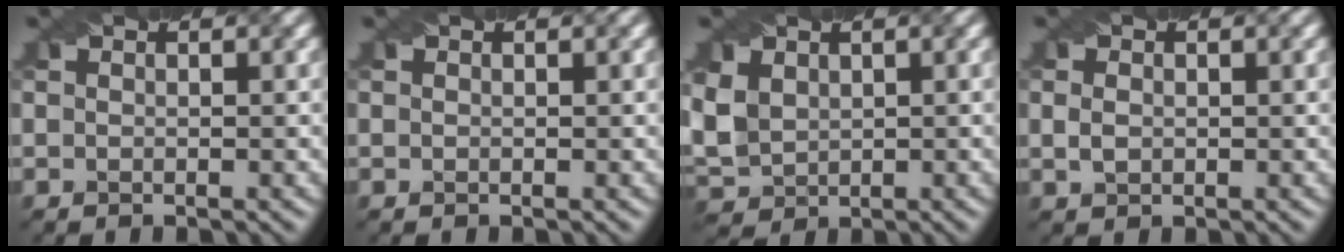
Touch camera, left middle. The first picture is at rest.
{"total": 0.0}
{"total": 4.3, "force": [1.2, 3.3, 2.4], "torque": [-0.072, 0.005, 0.027]}
{"total": 1.7, "force": [0.2, 1.2, 1.1], "torque": [-0.025, 0.001, 0.005]}